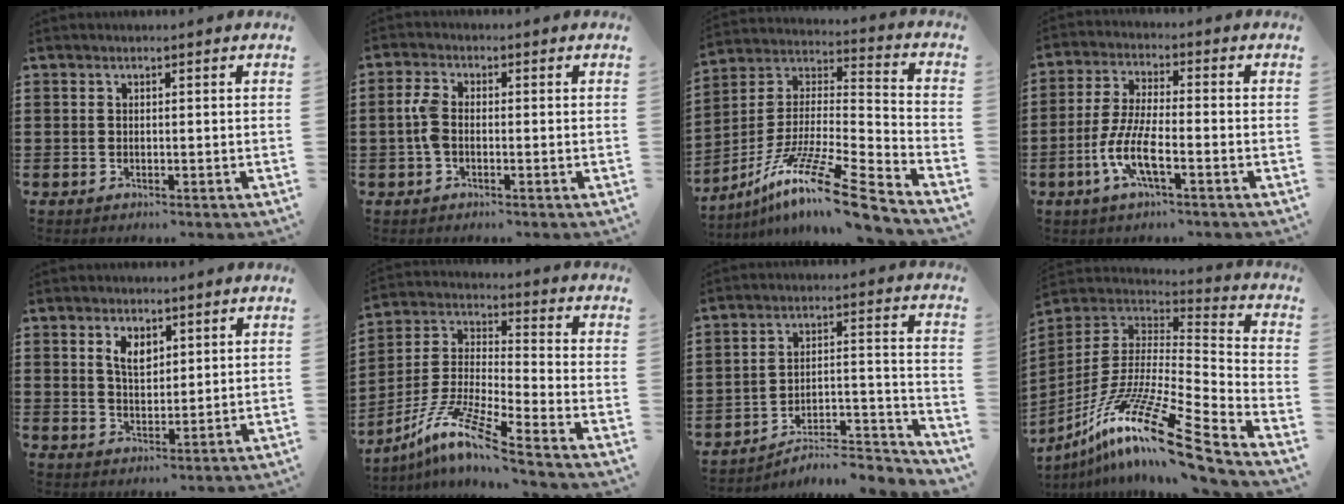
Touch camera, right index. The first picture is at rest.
{"total": 3.5, "force": [-0.5, 1.9, 2.9], "torque": [-0.076, -0.003, -0.016]}
{"total": 14.2, "force": [-10.7, 0.7, 9.3], "torque": [-0.164, 0.019, -0.204]}
{"total": 7.4, "force": [-3.5, 1.7, 6.3], "torque": [-0.152, -0.014, -0.072]}
{"total": 3.7, "force": [2.0, 2.1, 2.3], "torque": [-0.046, 0.005, 0.035]}
{"total": 10.4, "force": [-7.8, 0.1, 6.8], "torque": [-0.160, -0.017, -0.166]}
{"total": 5.8, "force": [-5.3, 1.1, 1.9], "torque": [-0.028, -0.003, -0.108]}
{"total": 17.0, "force": [-10.9, 1.8, 12.9], "torque": [-0.254, 0.014, -0.202]}